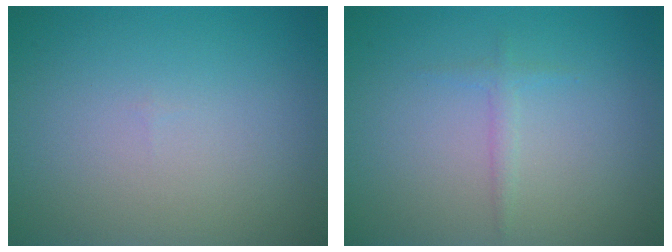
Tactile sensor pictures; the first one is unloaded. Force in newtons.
{"total": 0.9, "press": 0.9, "slide": 0.0}